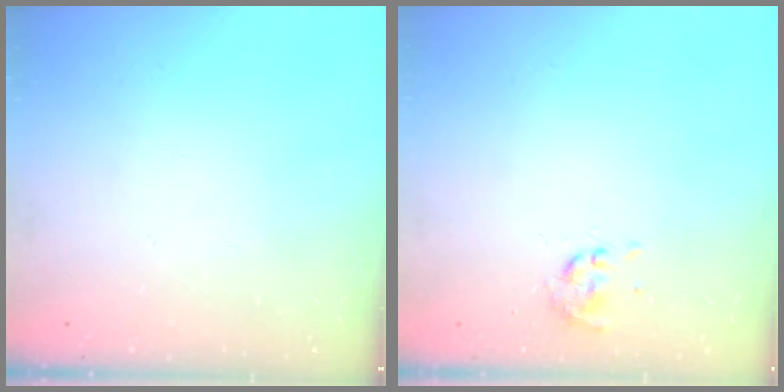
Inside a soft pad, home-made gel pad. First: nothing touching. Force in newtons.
{"total": 0.0}